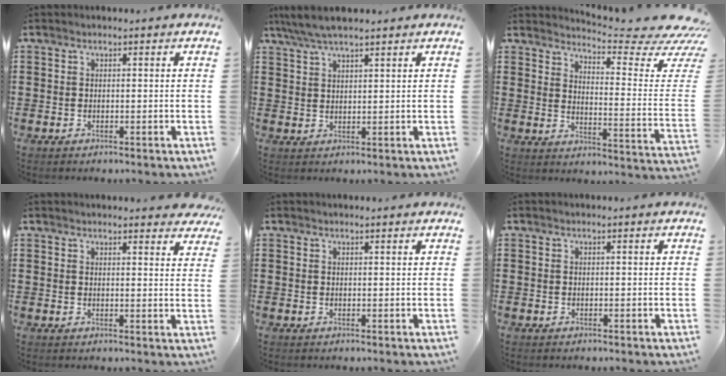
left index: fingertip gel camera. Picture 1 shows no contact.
{"total": 4.7, "force": [3.8, 0.9, 2.6], "torque": [-0.058, -0.001, 0.069]}
{"total": 6.0, "force": [5.1, 0.3, 3.2], "torque": [-0.055, -0.059, 0.080]}
{"total": 2.7, "force": [2.7, 0.0, 0.6], "torque": [-0.011, -0.011, 0.049]}
{"total": 0.5, "force": [0.5, 0.0, 0.2], "torque": [-0.006, -0.001, 0.009]}
{"total": 0.0}